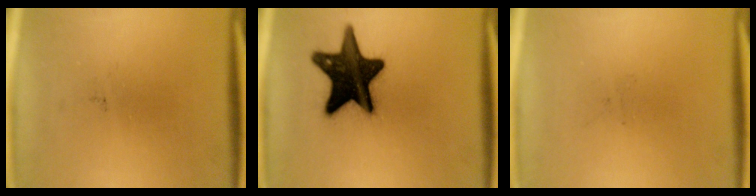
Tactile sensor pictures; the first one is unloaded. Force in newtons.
{"total": 17.7}
{"total": 0.0}